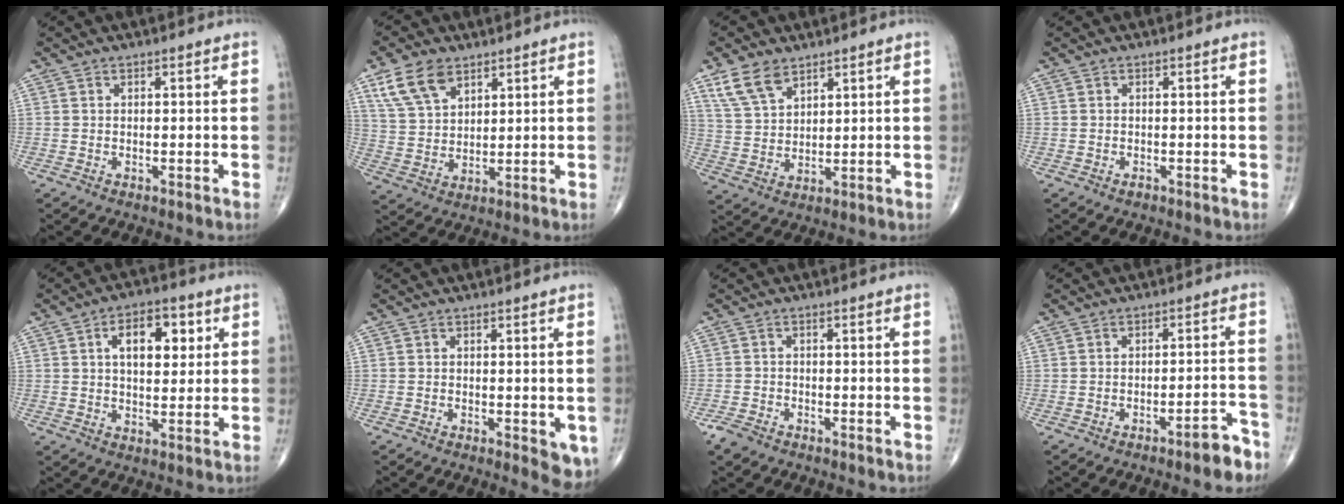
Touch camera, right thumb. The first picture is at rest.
{"total": 9.3, "force": [5.5, 5.3, 5.2], "torque": [-0.090, -0.019, 0.115]}
{"total": 7.6, "force": [5.0, 4.1, 4.0], "torque": [-0.068, -0.019, 0.107]}
{"total": 0.6, "force": [-0.4, 0.4, 0.3], "torque": [-0.002, 0.003, -0.007]}
{"total": 10.0, "force": [3.1, 5.5, 7.8], "torque": [-0.087, -0.001, 0.044]}
{"total": 4.7, "force": [-1.2, 1.9, 4.1], "torque": [-0.033, -0.008, -0.014]}
{"total": 2.8, "force": [-2.2, 1.3, 1.2], "torque": [-0.030, 0.002, -0.040]}
{"total": 5.2, "force": [-3.8, 1.2, 3.3], "torque": [-0.031, 0.038, -0.048]}